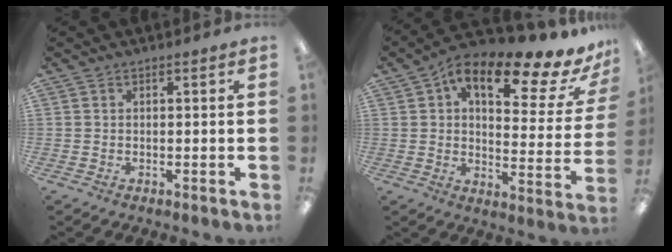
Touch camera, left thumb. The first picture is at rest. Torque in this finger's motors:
{"motor_torque": [0.45, 0.72, 1.67, -1.10, 0.14]}